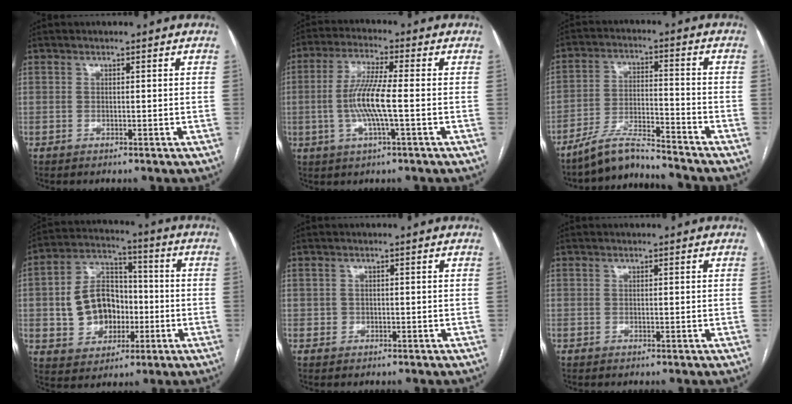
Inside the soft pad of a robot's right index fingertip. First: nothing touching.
{"total": 8.4, "force": [-1.2, 0.4, 8.3], "torque": [-0.171, 0.000, -0.027]}
{"total": 8.1, "force": [-7.7, 0.0, 2.4], "torque": [-0.046, -0.003, -0.138]}
{"total": 12.1, "force": [-1.3, 9.1, 7.9], "torque": [-0.157, 0.030, -0.013]}
{"total": 0.8, "force": [-0.2, 0.8, 0.1], "torque": [0.000, 0.005, -0.004]}
{"total": 0.0}